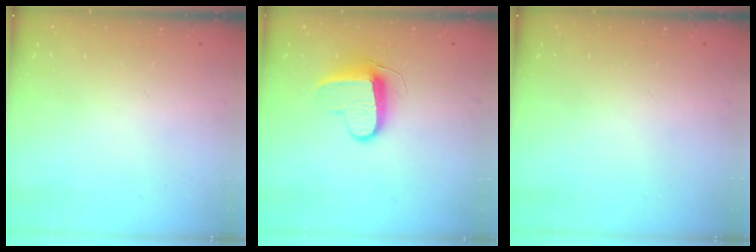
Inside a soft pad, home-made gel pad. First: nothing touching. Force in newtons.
{"total": 9.4, "press": 9.4, "slide": 0.5}
{"total": 0.0}